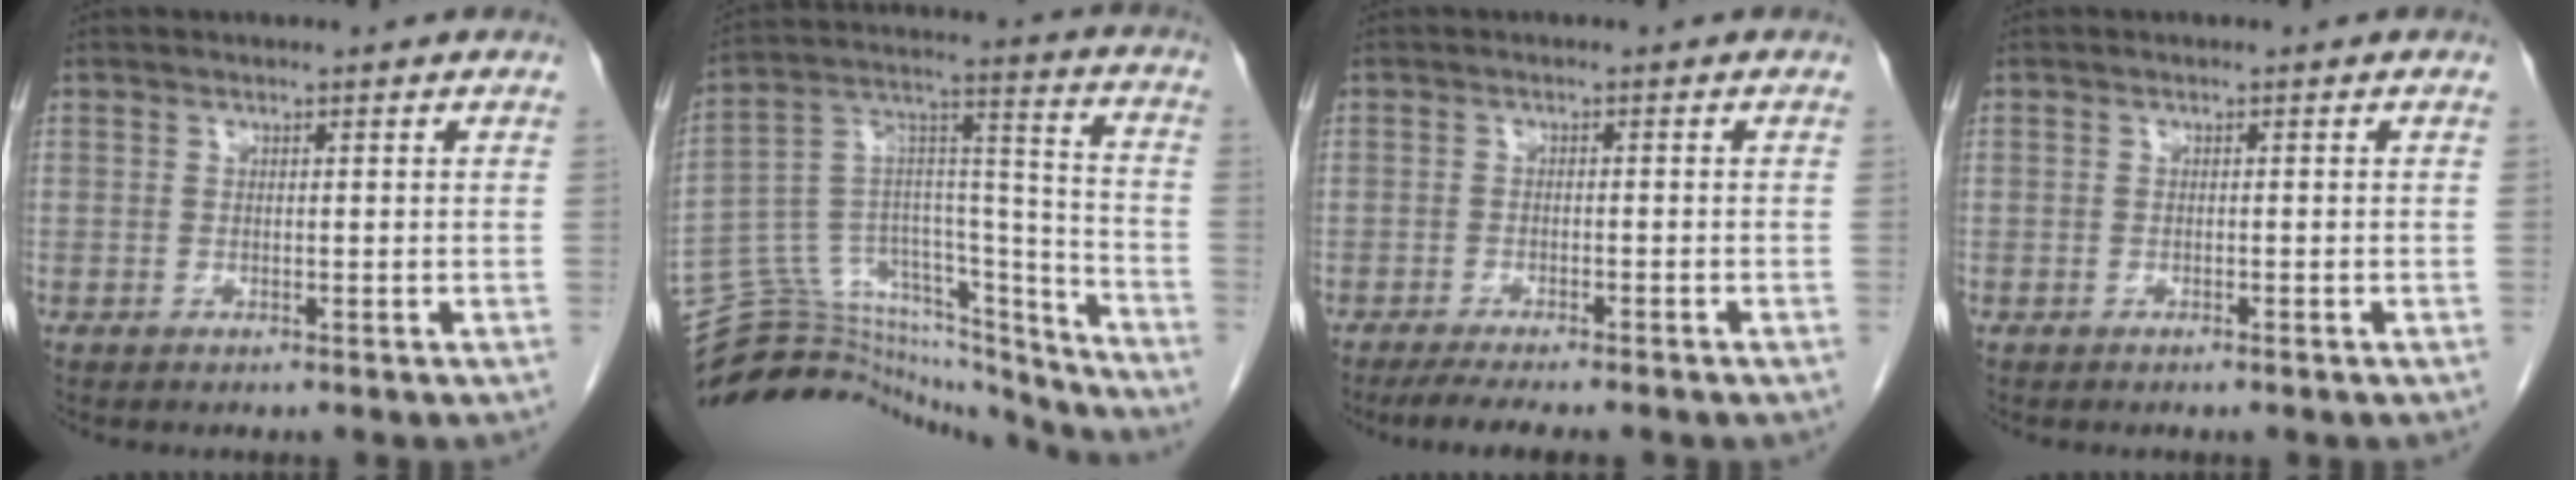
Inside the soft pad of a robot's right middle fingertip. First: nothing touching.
{"total": 27.5, "force": [-25.8, 6.6, 6.7], "torque": [-0.121, 0.043, -0.391]}
{"total": 7.5, "force": [-6.2, 1.1, 4.1], "torque": [-0.053, -0.011, -0.090]}
{"total": 0.6, "force": [-0.5, 0.1, 0.4], "torque": [-0.011, -0.001, -0.006]}